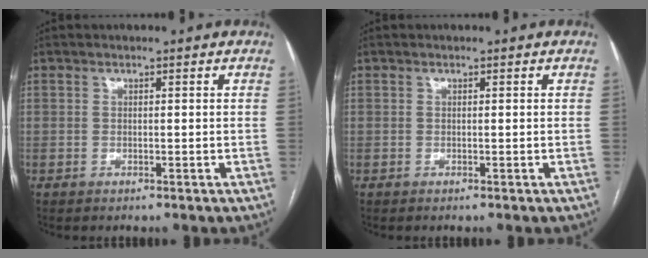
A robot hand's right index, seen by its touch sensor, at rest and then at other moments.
{"total": 0.0}